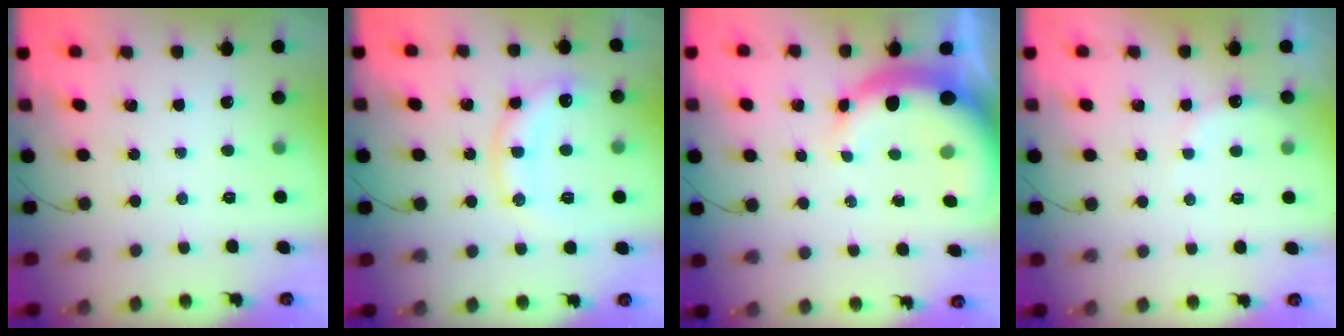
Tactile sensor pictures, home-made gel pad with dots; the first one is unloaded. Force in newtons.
{"total": 11.9, "press": 11.9, "slide": 1.0}
{"total": 10.9, "press": 10.8, "slide": 1.8}
{"total": 6.7, "press": 6.6, "slide": 1.3}